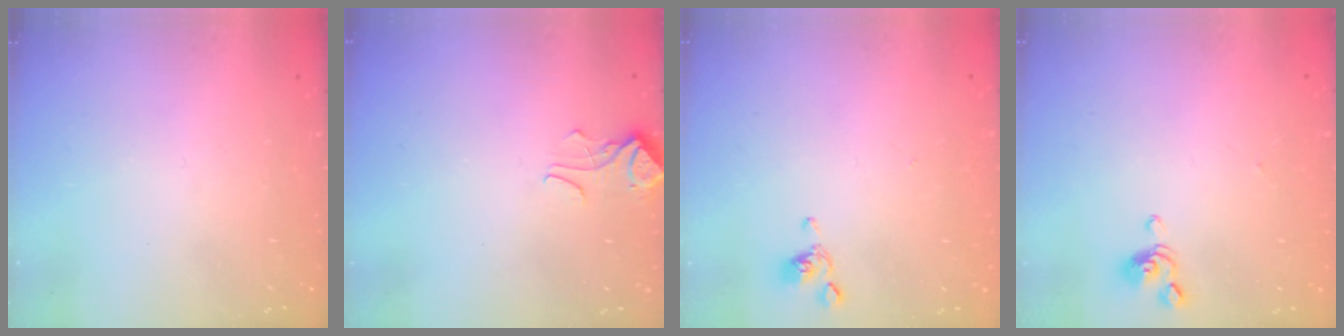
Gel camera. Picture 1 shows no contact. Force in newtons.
{"total": 2.4, "press": 2.4, "slide": 0.5}
{"total": 2.0, "press": 2.0, "slide": 0.1}
{"total": 0.8, "press": 0.6, "slide": 0.5}